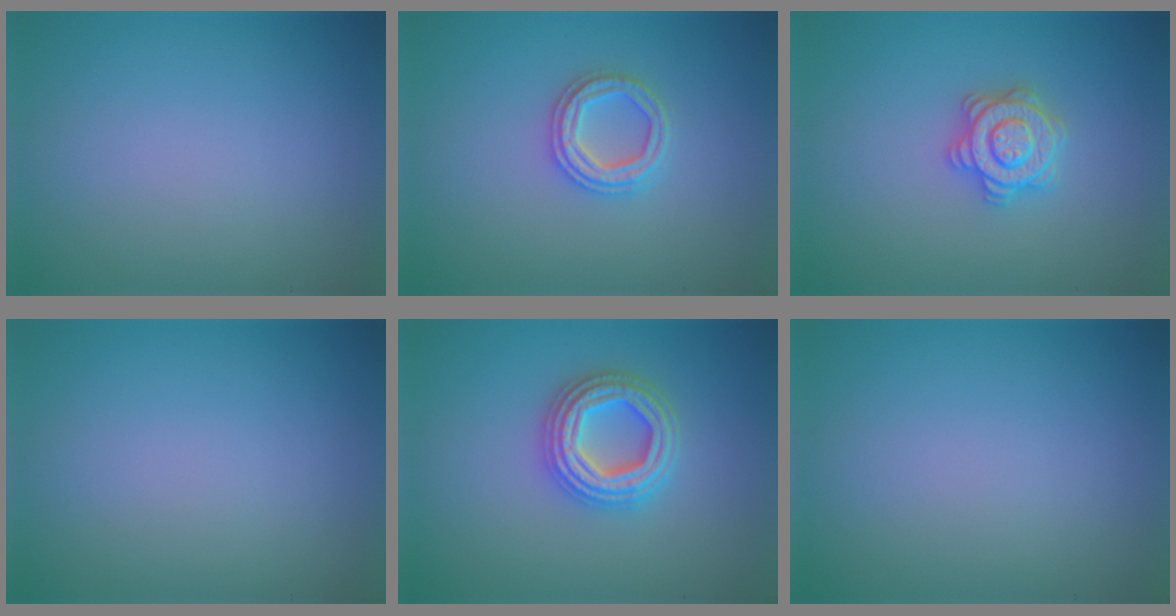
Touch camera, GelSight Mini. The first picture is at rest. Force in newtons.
{"total": 2.6, "press": 2.6, "slide": 0.5}
{"total": 3.3, "press": 3.3, "slide": 0.6}
{"total": 0.0}
{"total": 4.8, "press": 4.7, "slide": 0.8}
{"total": 0.0}